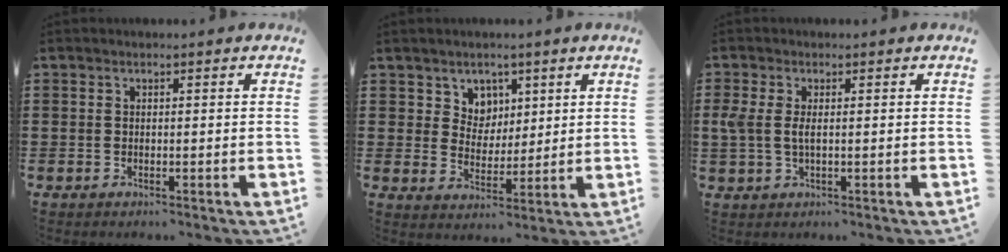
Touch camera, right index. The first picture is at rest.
{"total": 4.9, "force": [2.9, 3.9, 0.2], "torque": [-0.030, 0.007, 0.054]}
{"total": 2.9, "force": [0.2, 1.3, 2.7], "torque": [-0.075, -0.003, -0.005]}